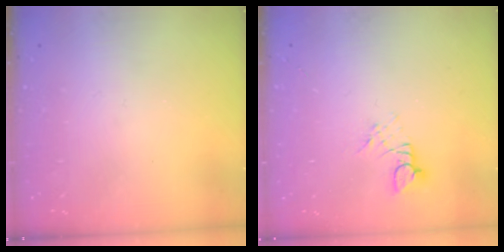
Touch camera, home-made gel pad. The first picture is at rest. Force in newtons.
{"total": 2.7, "press": 2.7, "slide": 0.2}